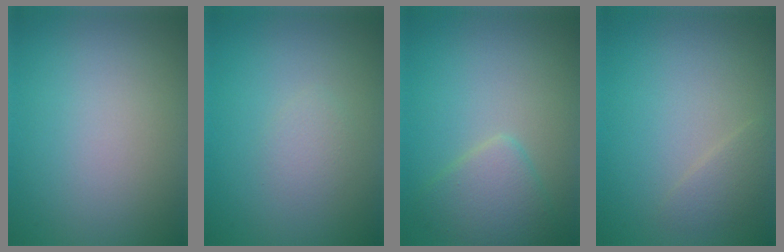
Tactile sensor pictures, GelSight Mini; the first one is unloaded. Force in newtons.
{"total": 1.1, "press": 1.1, "slide": 0.0}
{"total": 3.2, "press": 3.2, "slide": 0.1}
{"total": 1.4, "press": 1.4, "slide": 0.1}